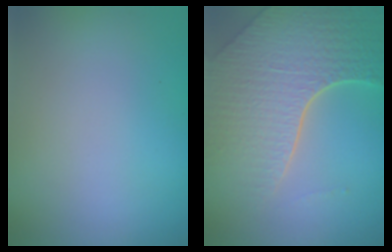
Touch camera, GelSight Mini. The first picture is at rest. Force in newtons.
{"total": 7.8, "press": 5.7, "slide": 5.4}